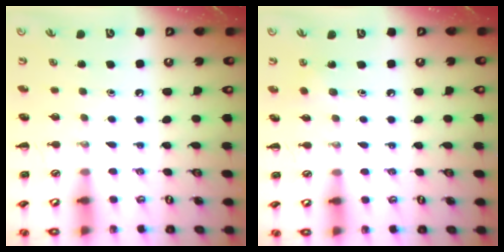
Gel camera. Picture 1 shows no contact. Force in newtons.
{"total": 3.5, "press": 3.4, "slide": 0.9}